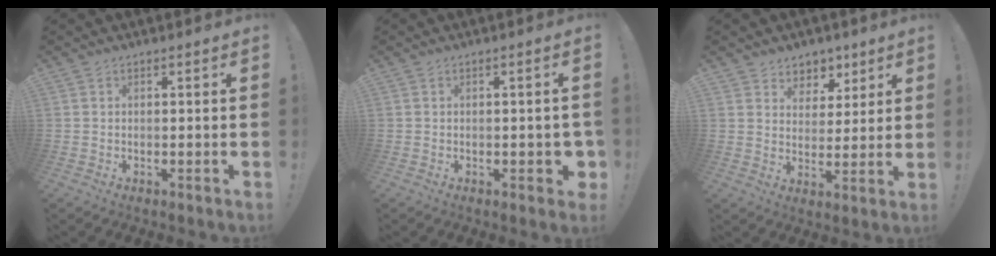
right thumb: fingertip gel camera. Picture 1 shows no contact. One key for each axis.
{"total": 2.6, "fx": -0.9, "fy": 1.3, "fz": 2.1, "tx": -0.024, "ty": 0.007, "tz": -0.012}
{"total": 7.0, "fx": 4.3, "fy": 5.5, "fz": 0.6, "tx": -0.004, "ty": -0.035, "tz": 0.087}